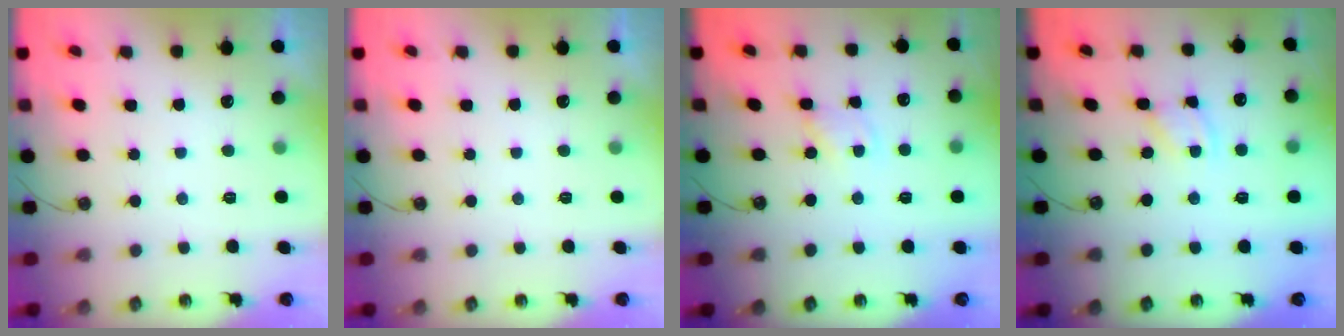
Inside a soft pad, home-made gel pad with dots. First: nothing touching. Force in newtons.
{"total": 0.0}
{"total": 1.2, "press": 1.1, "slide": 0.2}
{"total": 1.9, "press": 1.9, "slide": 0.3}